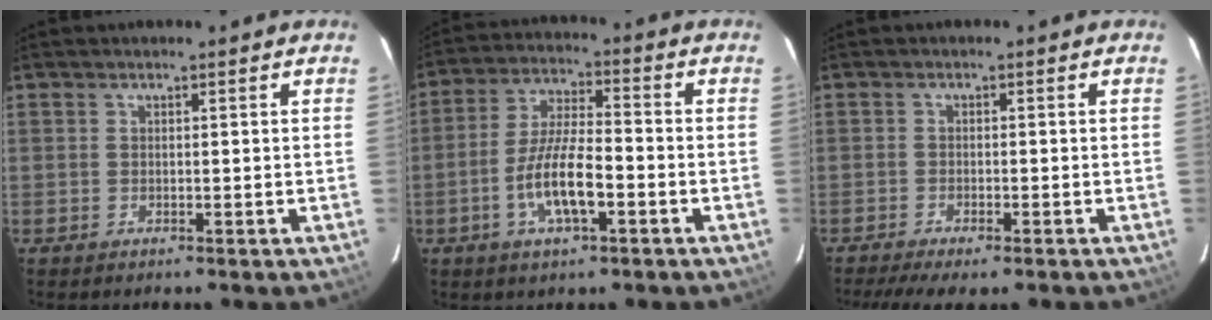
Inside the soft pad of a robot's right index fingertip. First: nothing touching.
{"total": 10.2, "force": [-3.8, 2.7, 9.1], "torque": [-0.183, -0.001, -0.068]}
{"total": 7.1, "force": [-5.6, 1.3, 4.2], "torque": [-0.100, -0.026, -0.089]}